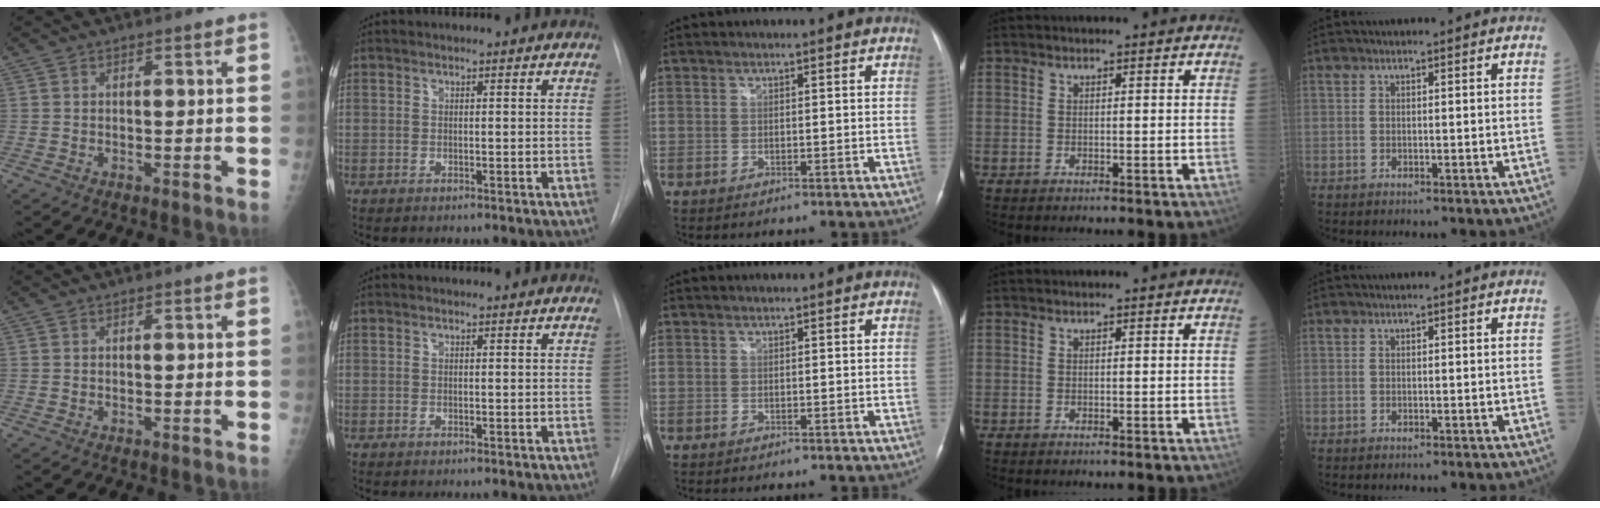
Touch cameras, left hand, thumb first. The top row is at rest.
{}